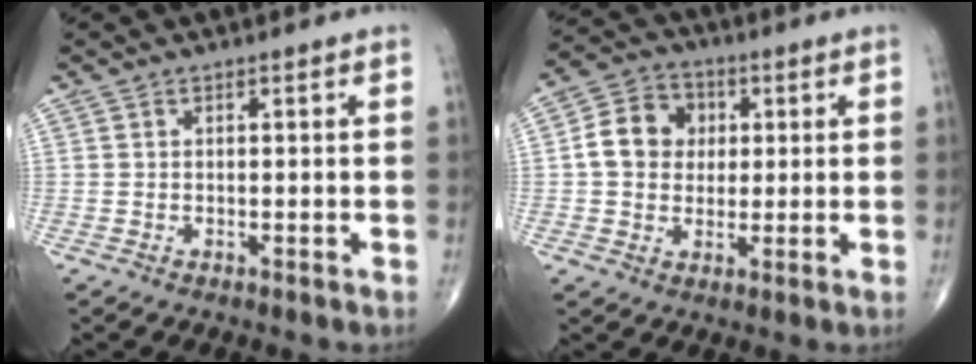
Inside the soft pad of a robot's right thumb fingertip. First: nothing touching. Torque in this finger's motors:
{"motor_torque": [1.05, 0.95, 0.63, 0.01, 0.03]}